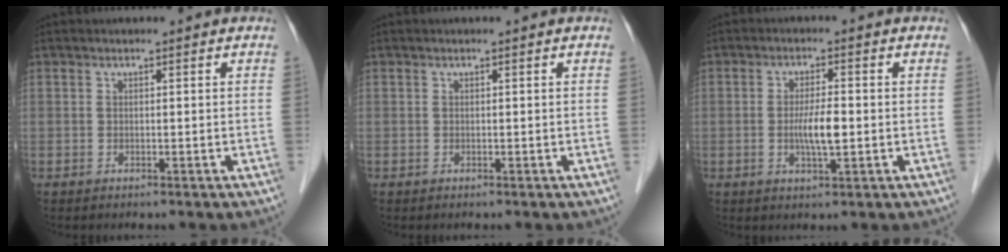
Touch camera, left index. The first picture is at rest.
{"total": 0.0}
{"total": 4.4, "force": [-0.6, 0.7, 4.3], "torque": [-0.086, -0.005, -0.009]}